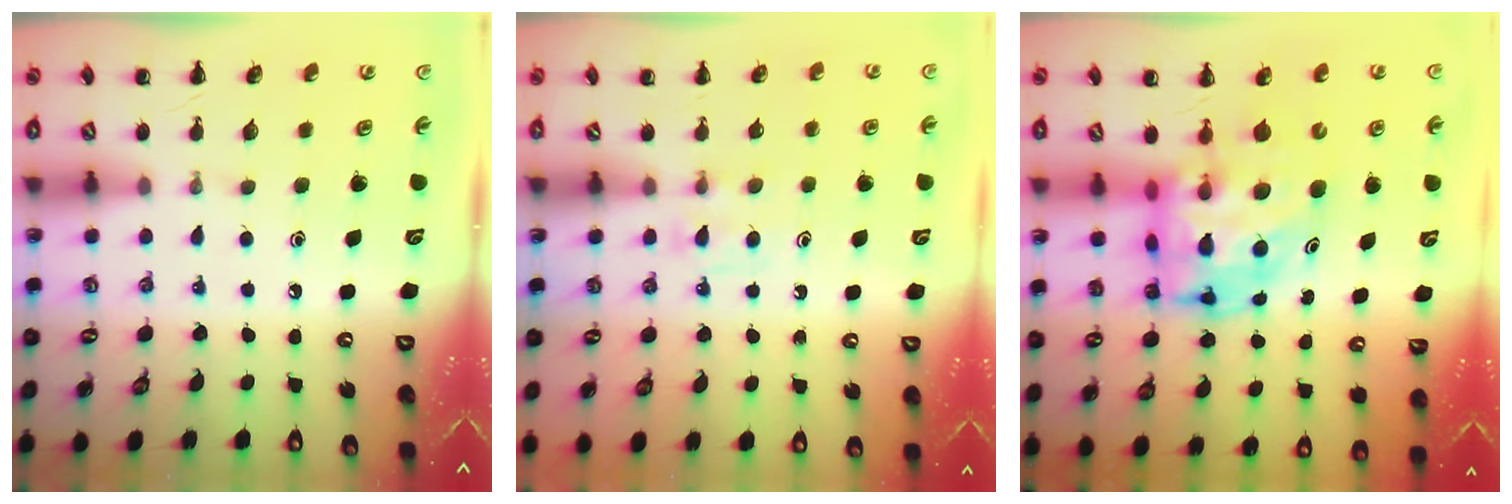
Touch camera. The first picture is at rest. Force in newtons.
{"total": 4.6, "press": 4.4, "slide": 1.6}
{"total": 11.0, "press": 10.6, "slide": 3.0}